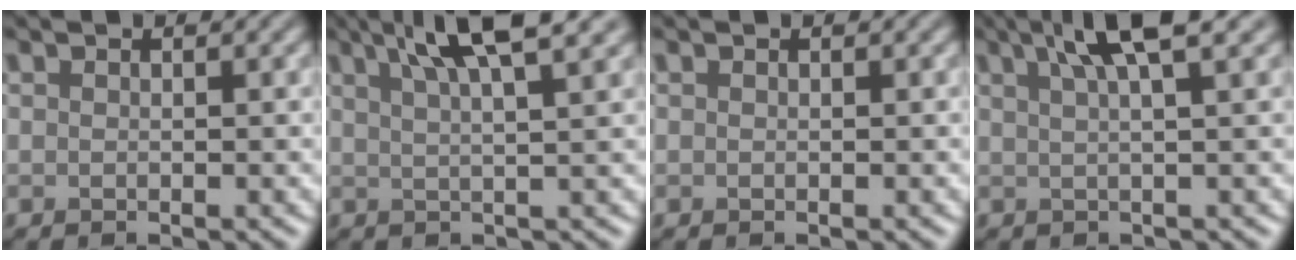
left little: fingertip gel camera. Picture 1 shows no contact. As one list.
[{"total": 6.2, "force": [3.7, 1.2, 4.8], "torque": [-0.059, 0.019, 0.055]}, {"total": 0.0}, {"total": 5.1, "force": [2.9, 0.9, 4.1], "torque": [-0.055, 0.018, 0.043]}]